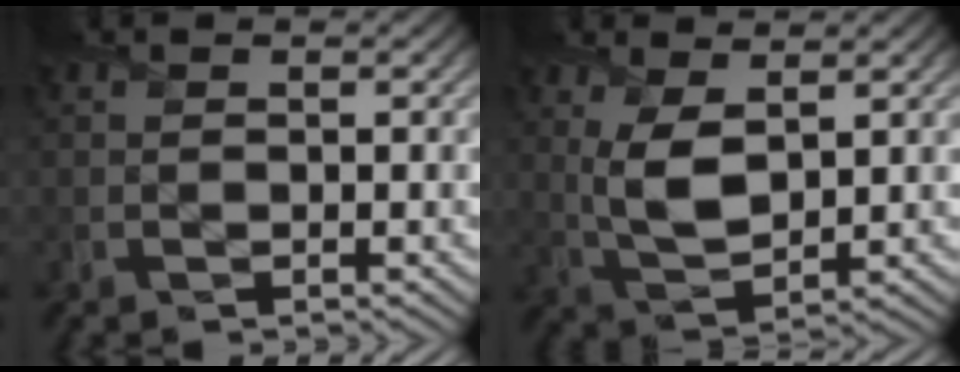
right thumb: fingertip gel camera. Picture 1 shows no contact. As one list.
[{"total": 5.9, "force": [1.9, 2.9, 4.8], "torque": [-0.114, -0.003, 0.041]}]